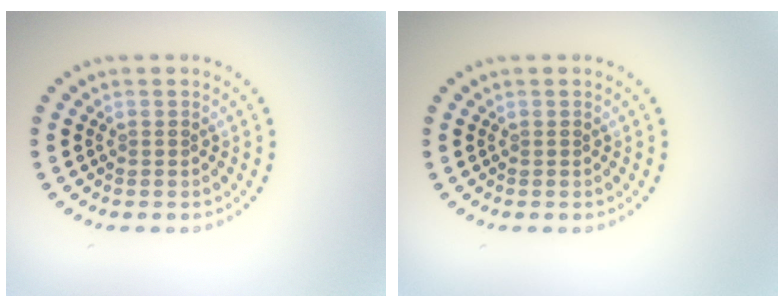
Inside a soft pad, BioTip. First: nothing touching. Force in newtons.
{"total": 0.0}